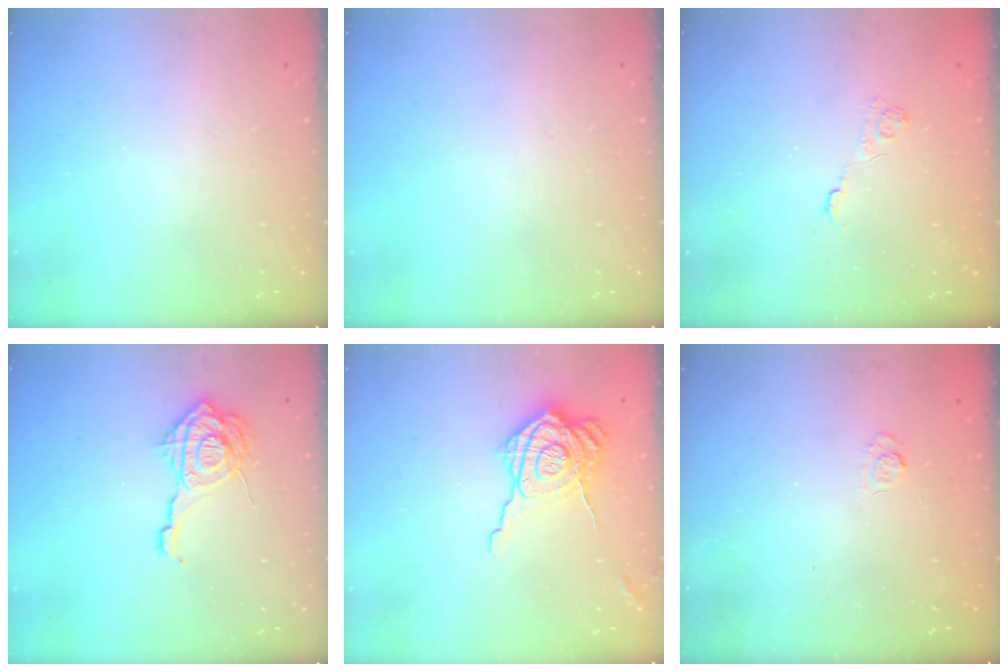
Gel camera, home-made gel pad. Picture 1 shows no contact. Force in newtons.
{"total": 0.0}
{"total": 3.0, "press": 2.6, "slide": 1.5}
{"total": 13.5, "press": 13.4, "slide": 1.6}
{"total": 16.3, "press": 16.2, "slide": 1.3}
{"total": 2.6, "press": 2.2, "slide": 1.4}